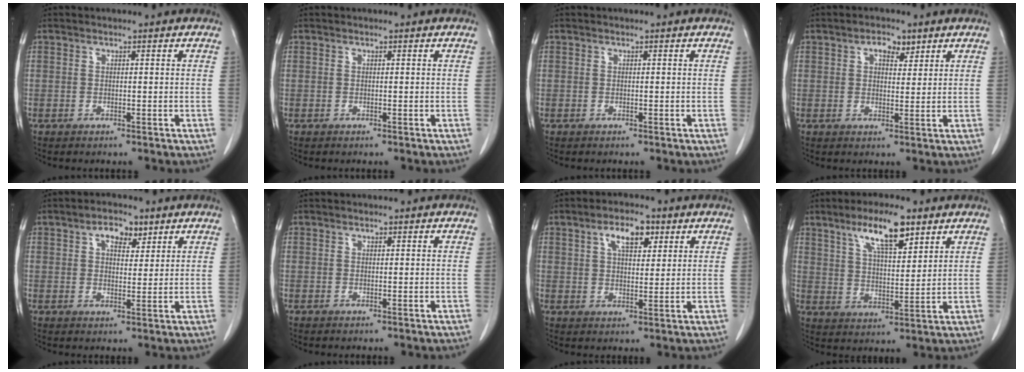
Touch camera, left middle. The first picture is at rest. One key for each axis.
{"total": 0.0}
{"total": 0.0}
{"total": 3.3, "fx": 1.9, "fy": 1.7, "fz": 2.1, "tx": -0.034, "ty": 0.007, "tz": 0.031}
{"total": 4.5, "fx": 2.5, "fy": 2.3, "fz": 3.0, "tx": -0.049, "ty": 0.010, "tz": 0.040}
{"total": 0.0}
{"total": 6.0, "fx": 3.0, "fy": 2.6, "fz": 4.5, "tx": -0.080, "ty": 0.010, "tz": 0.050}
{"total": 9.5, "fx": 6.0, "fy": 2.2, "fz": 7.0, "tx": -0.127, "ty": 0.006, "tz": 0.107}